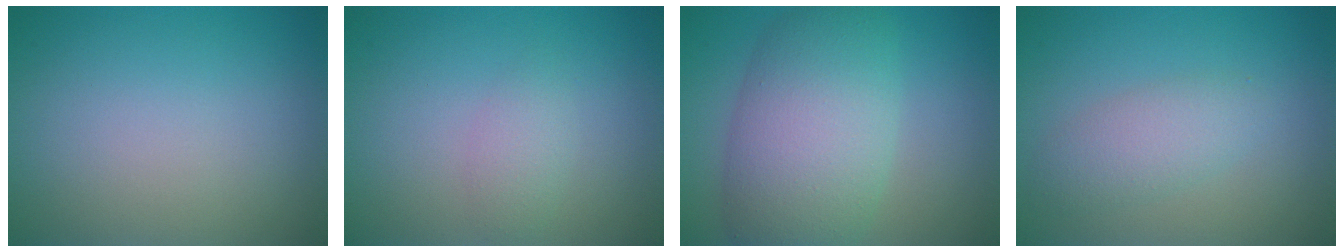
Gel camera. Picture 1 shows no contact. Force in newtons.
{"total": 1.5, "press": 1.5, "slide": 0.0}
{"total": 8.7, "press": 8.7, "slide": 0.3}
{"total": 2.7, "press": 2.7, "slide": 0.1}